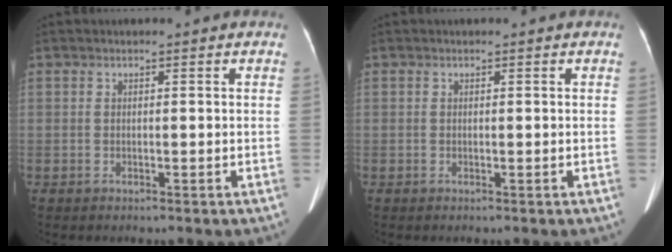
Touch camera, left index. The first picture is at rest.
{"total": 0.0}